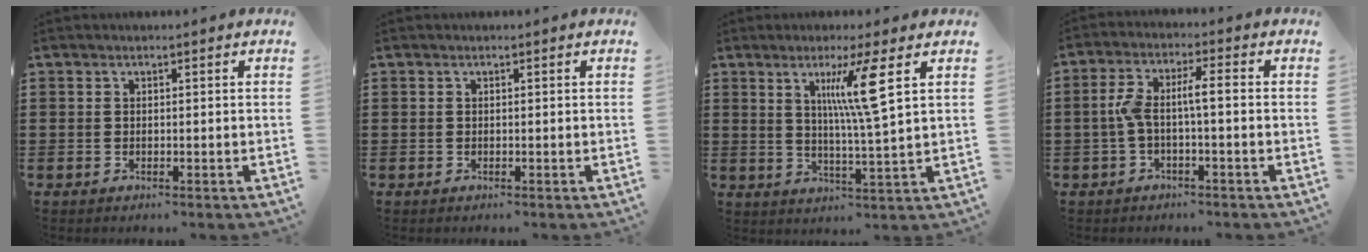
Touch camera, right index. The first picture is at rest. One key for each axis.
{"total": 0.0}
{"total": 8.3, "fx": 3.3, "fy": -0.2, "fz": 7.6, "tx": -0.157, "ty": -0.001, "tz": 0.050}
{"total": 5.3, "fx": -0.8, "fy": 1.2, "fz": 5.1, "tx": -0.121, "ty": -0.004, "tz": -0.027}